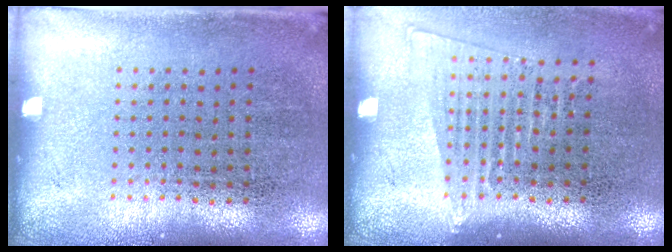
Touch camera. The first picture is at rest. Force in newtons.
{"total": 1.3, "press": 1.2, "slide": 0.7}